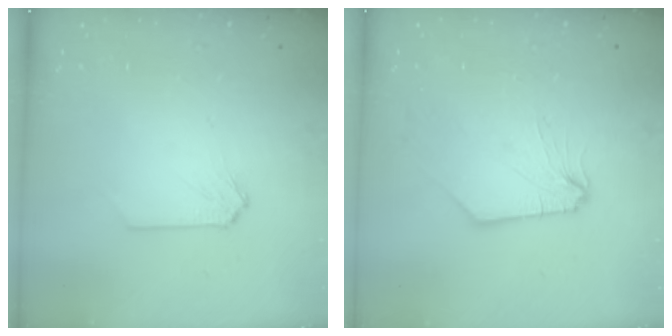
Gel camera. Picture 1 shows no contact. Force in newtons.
{"total": 2.5, "press": 2.5, "slide": 0.5}